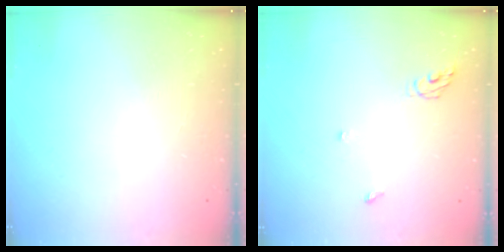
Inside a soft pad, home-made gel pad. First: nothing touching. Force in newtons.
{"total": 5.2, "press": 5.1, "slide": 0.3}